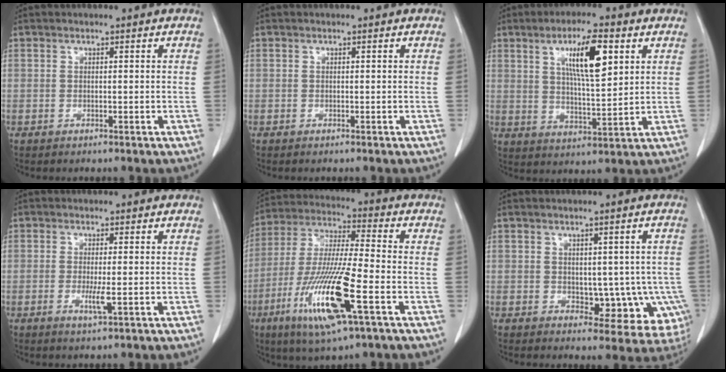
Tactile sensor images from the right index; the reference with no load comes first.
{"total": 0.0}
{"total": 10.1, "force": [4.0, 1.8, 9.1], "torque": [-0.157, 0.002, 0.070]}
{"total": 2.7, "force": [-0.6, 0.1, 2.6], "torque": [-0.050, -0.007, -0.008]}
{"total": 16.6, "force": [-6.3, 1.2, 15.4], "torque": [-0.315, -0.026, -0.115]}
{"total": 9.1, "force": [-1.9, 5.3, 7.1], "torque": [-0.062, 0.011, -0.012]}